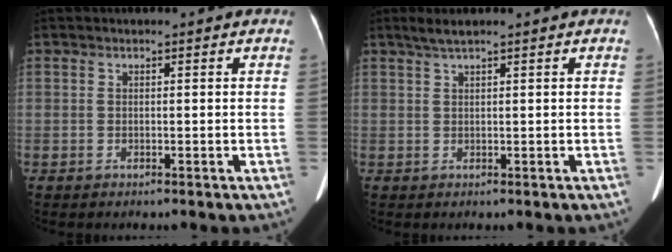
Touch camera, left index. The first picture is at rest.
{"total": 2.0, "force": [1.4, -0.3, 1.5], "torque": [-0.028, 0.008, 0.034]}